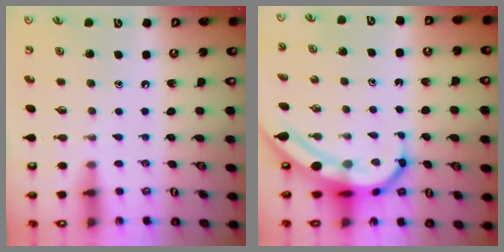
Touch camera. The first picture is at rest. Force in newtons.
{"total": 6.5, "press": 6.5, "slide": 0.7}